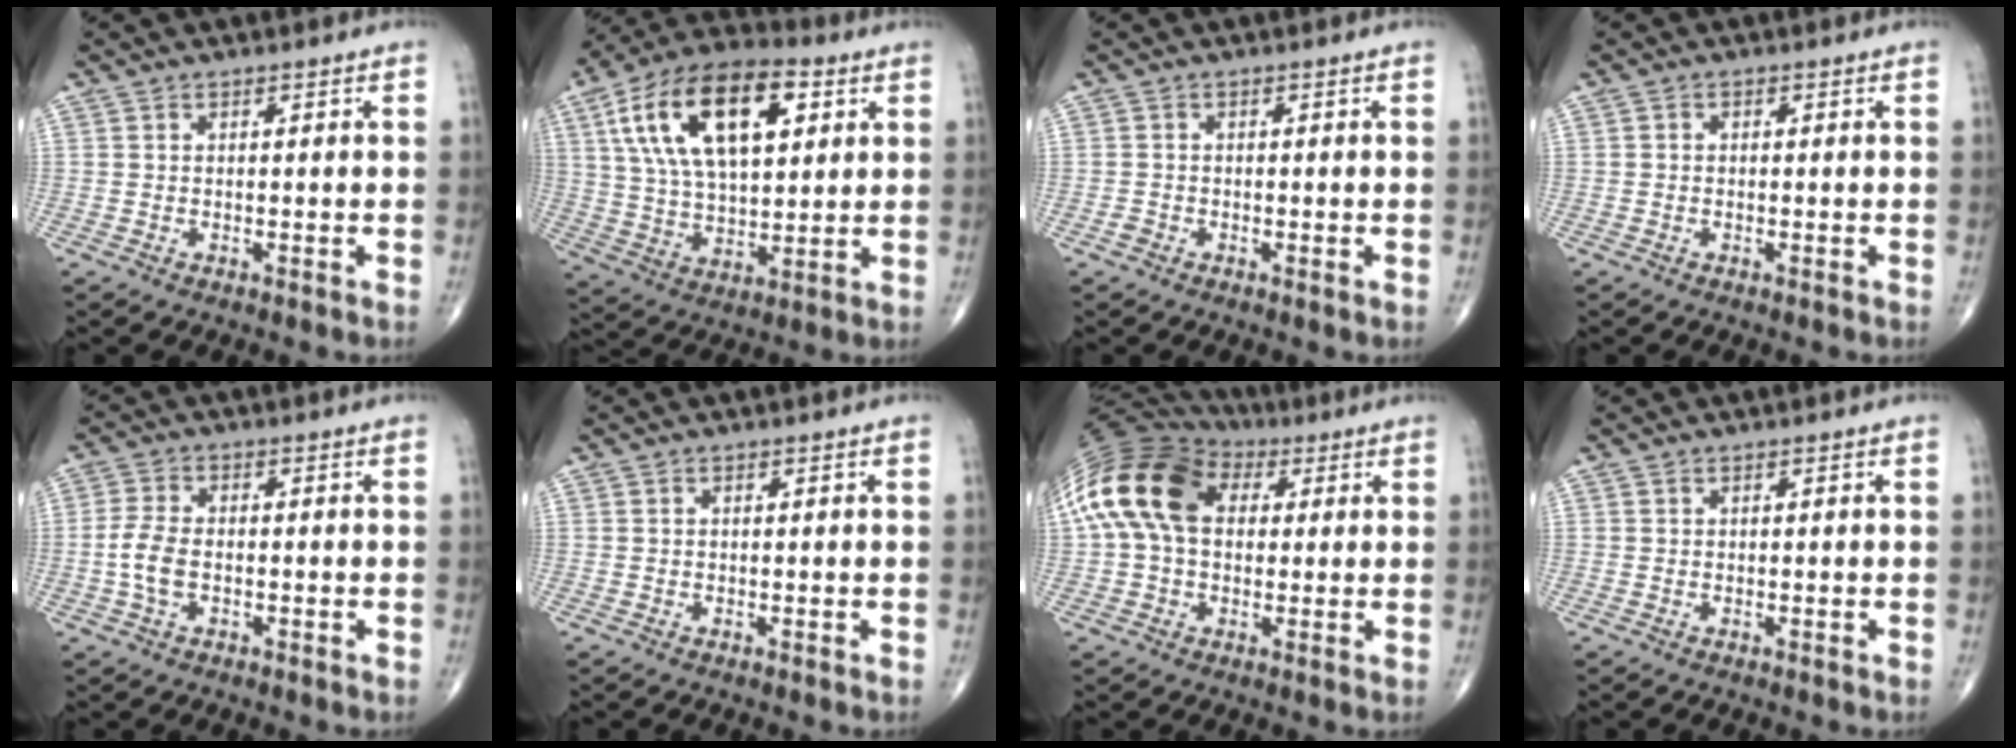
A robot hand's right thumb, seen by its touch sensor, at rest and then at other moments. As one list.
[{"total": 21.9, "force": [7.4, 11.0, 17.4], "torque": [-0.294, -0.003, 0.125]}, {"total": 1.0, "force": [-0.6, 0.7, 0.4], "torque": [-0.007, 0.000, -0.014]}, {"total": 0.6, "force": [-0.1, 0.5, 0.3], "torque": [-0.001, 0.001, -0.006]}, {"total": 5.3, "force": [-1.1, 3.2, 4.2], "torque": [-0.095, 0.012, -0.024]}, {"total": 0.0}, {"total": 17.5, "force": [3.6, 11.8, 12.4], "torque": [-0.250, 0.039, 0.057]}, {"total": 0.0}]